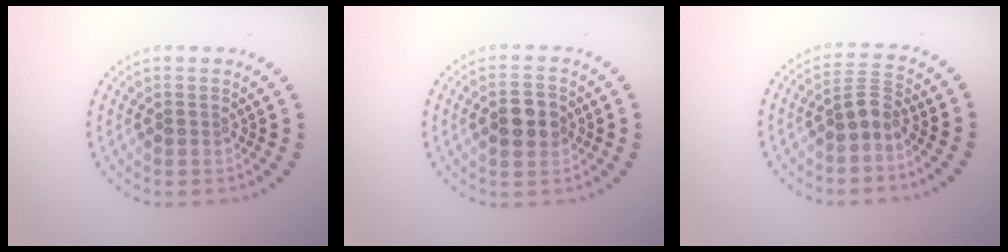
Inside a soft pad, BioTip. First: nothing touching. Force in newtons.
{"total": 3.6, "press": 3.6, "slide": 0.1}
{"total": 2.2, "press": 1.8, "slide": 1.4}